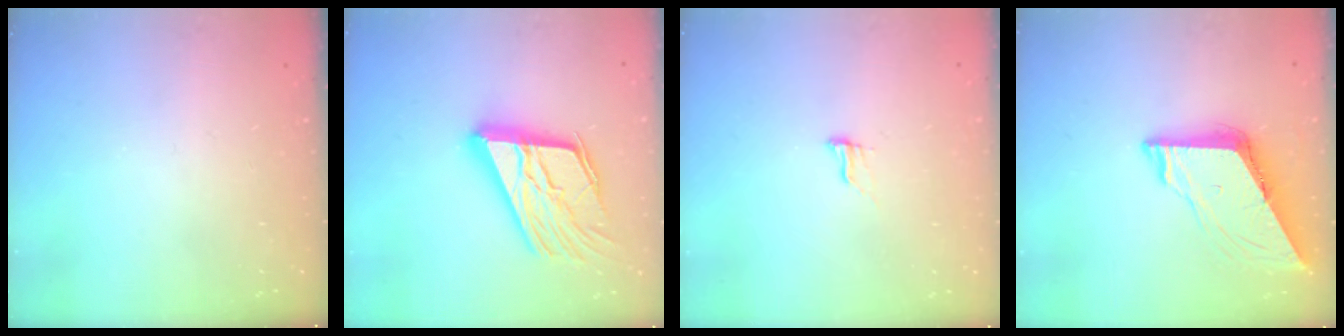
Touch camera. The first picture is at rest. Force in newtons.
{"total": 22.6, "press": 22.3, "slide": 3.2}
{"total": 6.3, "press": 6.0, "slide": 1.8}
{"total": 8.2, "press": 8.1, "slide": 0.9}